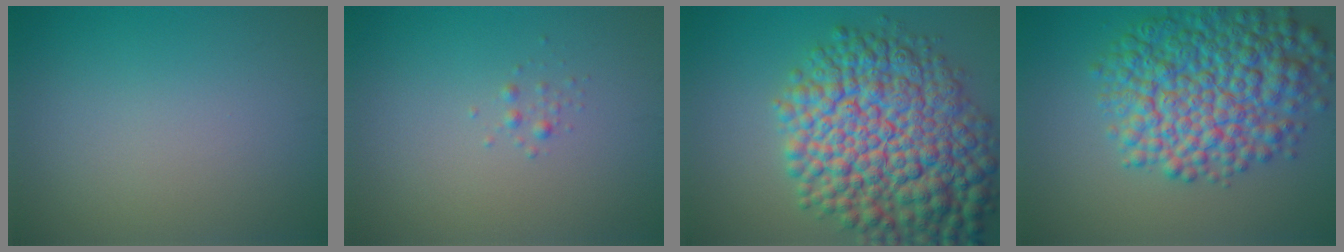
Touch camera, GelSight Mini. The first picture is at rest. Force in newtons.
{"total": 0.7, "press": 0.7, "slide": 0.0}
{"total": 13.4, "press": 13.4, "slide": 0.4}
{"total": 9.7, "press": 9.7, "slide": 0.2}